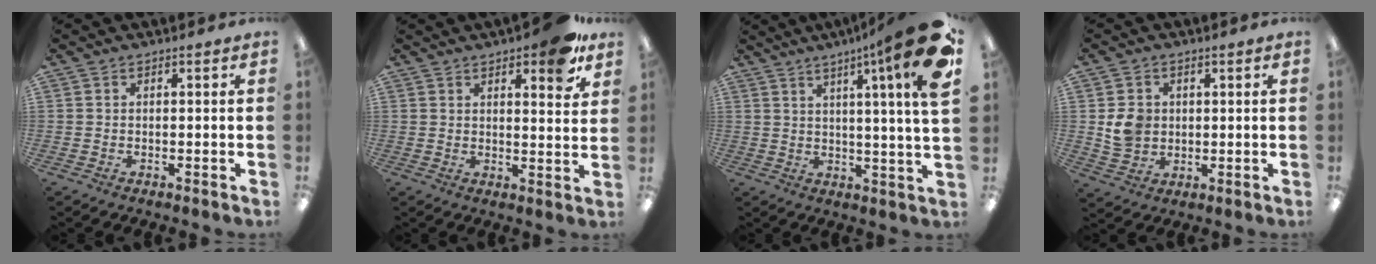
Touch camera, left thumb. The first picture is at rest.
{"total": 9.0, "force": [6.4, 2.8, 5.8], "torque": [-0.063, -0.035, 0.101]}
{"total": 16.4, "force": [7.8, 0.8, 14.4], "torque": [-0.211, -0.046, 0.106]}
{"total": 6.1, "force": [1.0, 5.4, 2.5], "torque": [-0.031, 0.005, 0.020]}